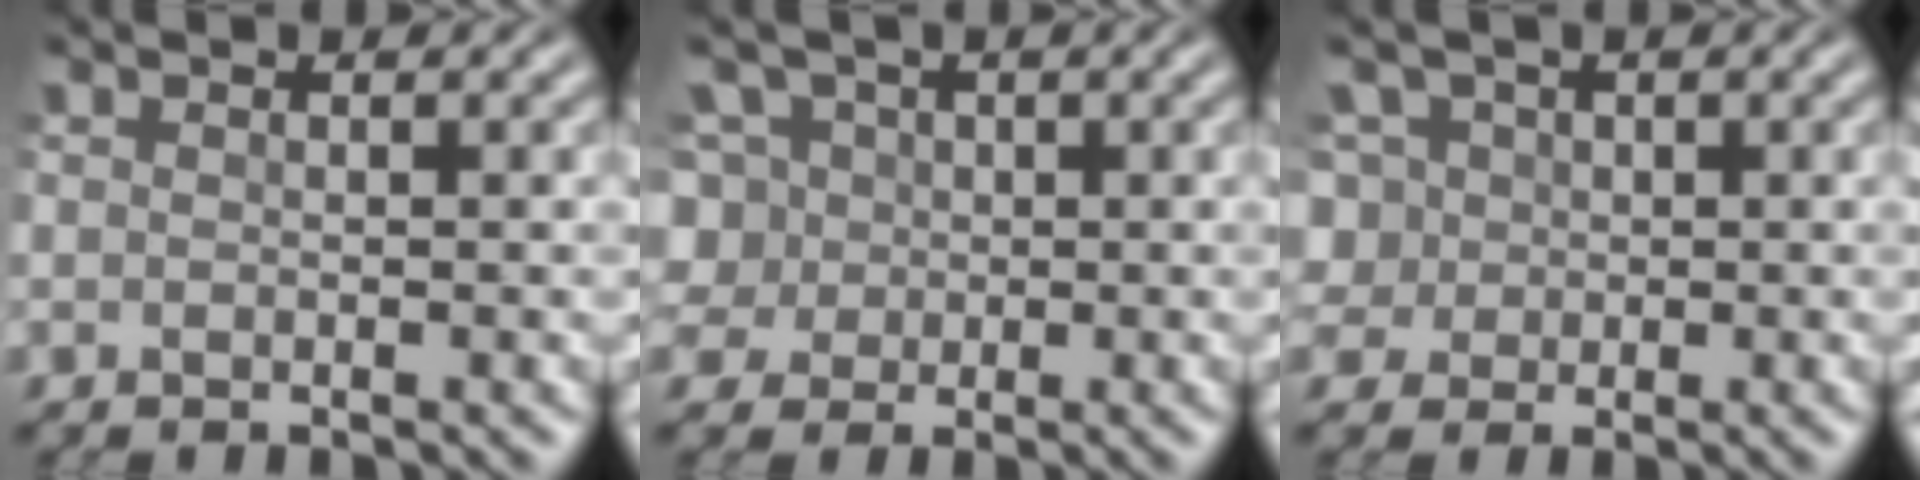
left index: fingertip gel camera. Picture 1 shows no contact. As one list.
[{"total": 7.2, "force": [1.8, 6.2, 3.2], "torque": [-0.069, 0.038, 0.008]}, {"total": 6.4, "force": [1.8, 5.5, 2.9], "torque": [-0.056, 0.035, 0.008]}]